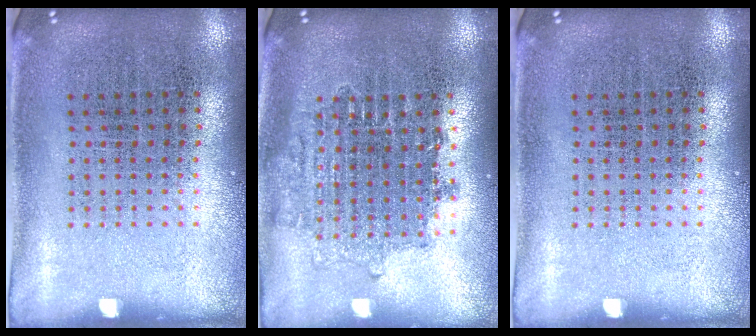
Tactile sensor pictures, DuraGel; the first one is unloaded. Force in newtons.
{"total": 1.6, "press": 1.3, "slide": 0.9}
{"total": 0.0}